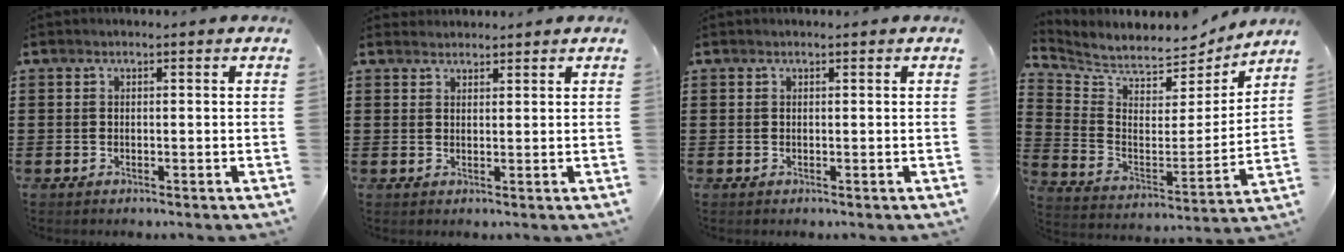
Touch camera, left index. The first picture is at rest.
{"total": 1.6, "force": [1.5, 0.3, -0.1], "torque": [-0.001, 0.002, 0.031]}
{"total": 0.0}
{"total": 5.5, "force": [5.3, 1.3, 0.6], "torque": [-0.048, -0.050, 0.087]}